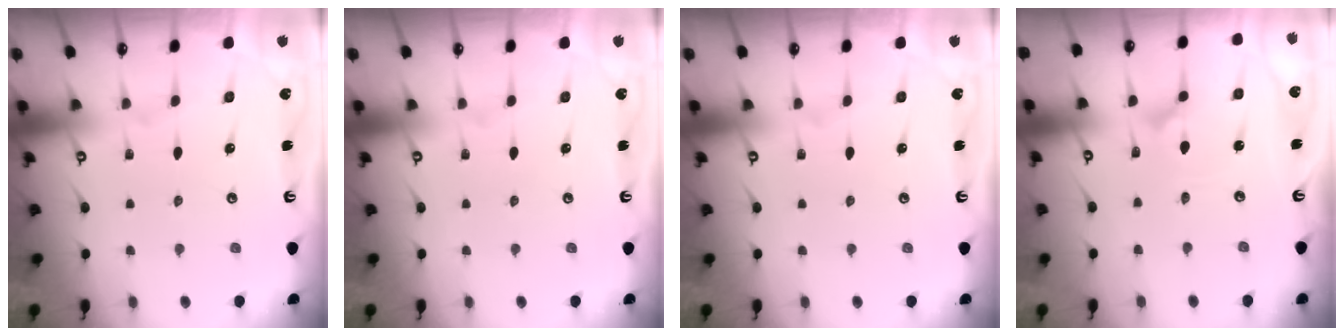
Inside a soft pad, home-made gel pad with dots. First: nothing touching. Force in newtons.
{"total": 0.0}
{"total": 0.0}
{"total": 3.3, "press": 3.3, "slide": 0.4}